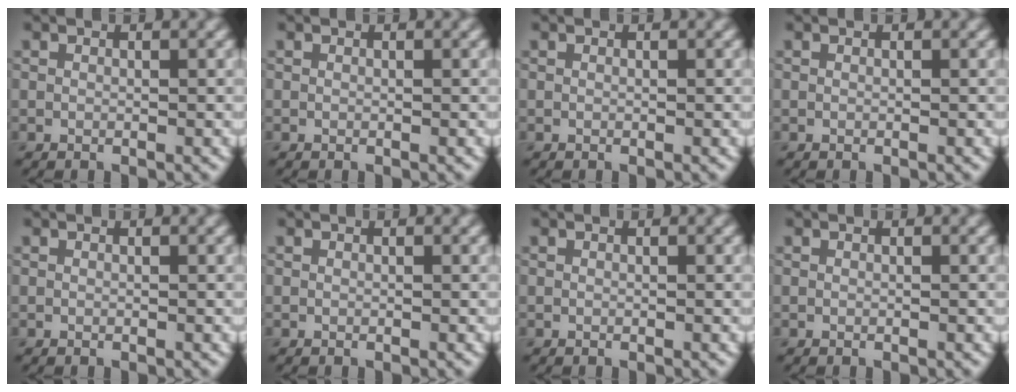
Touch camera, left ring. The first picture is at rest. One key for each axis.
{"total": 0.0}
{"total": 0.0}
{"total": 0.0}
{"total": 0.0}
{"total": 0.0}
{"total": 0.0}
{"total": 0.0}